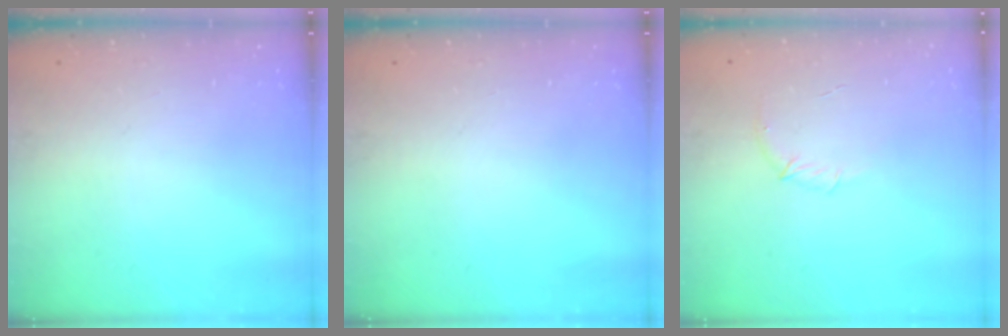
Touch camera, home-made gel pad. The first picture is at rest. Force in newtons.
{"total": 0.0}
{"total": 7.4, "press": 7.2, "slide": 1.7}